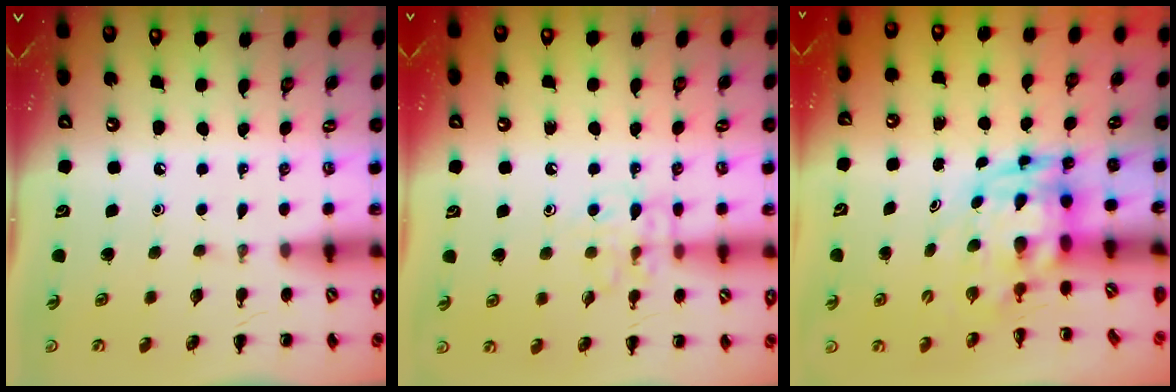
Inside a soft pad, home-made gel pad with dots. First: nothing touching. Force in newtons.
{"total": 8.9, "press": 8.8, "slide": 0.7}
{"total": 3.2, "press": 3.1, "slide": 0.7}